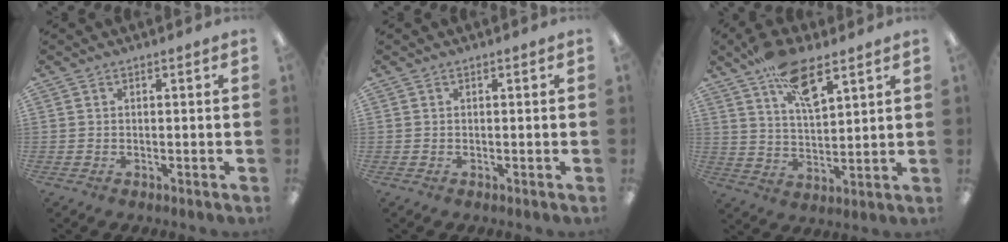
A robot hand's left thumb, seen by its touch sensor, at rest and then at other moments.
{"total": 0.0}
{"total": 12.7, "force": [8.4, 5.1, 8.1], "torque": [-0.132, -0.038, 0.149]}